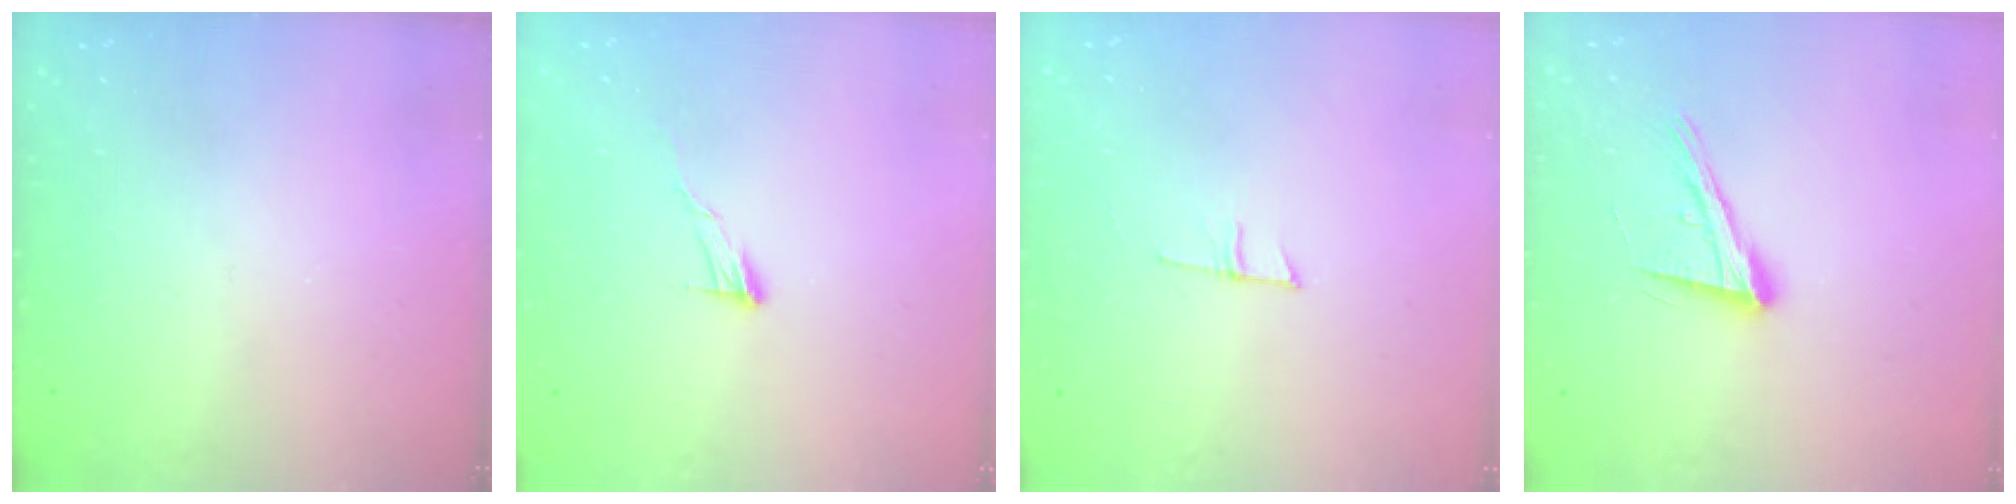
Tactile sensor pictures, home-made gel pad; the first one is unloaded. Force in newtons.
{"total": 6.1, "press": 6.1, "slide": 0.3}
{"total": 4.7, "press": 4.7, "slide": 0.3}
{"total": 14.6, "press": 14.0, "slide": 3.9}